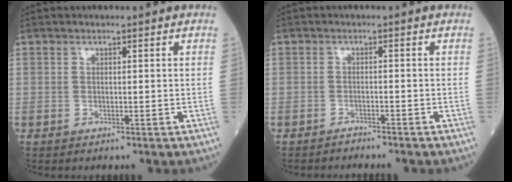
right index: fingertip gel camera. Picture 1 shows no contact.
{"total": 2.6, "force": [-2.5, 0.6, 0.4], "torque": [-0.014, -0.006, -0.036]}